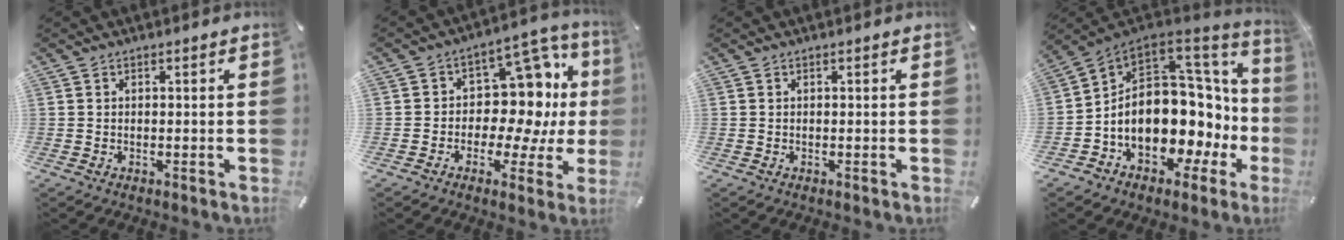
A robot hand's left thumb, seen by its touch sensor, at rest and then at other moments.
{"total": 15.0, "force": [2.3, 11.1, 9.8], "torque": [-0.118, -0.033, 0.044]}
{"total": 0.0}
{"total": 18.2, "force": [-2.5, 12.2, 13.3], "torque": [-0.245, -0.029, -0.032]}